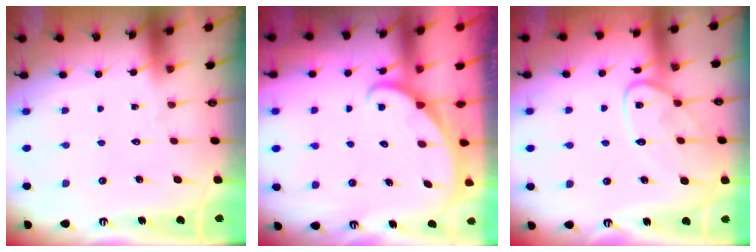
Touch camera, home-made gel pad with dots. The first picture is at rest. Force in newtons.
{"total": 2.1, "press": 2.1, "slide": 0.0}
{"total": 12.1, "press": 12.0, "slide": 1.1}